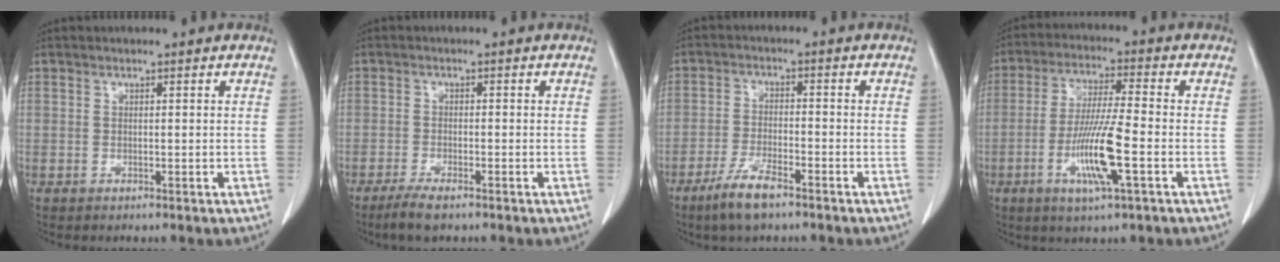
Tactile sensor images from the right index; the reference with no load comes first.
{"total": 4.0, "force": [-3.0, 0.7, 2.6], "torque": [-0.053, -0.008, -0.053]}
{"total": 6.4, "force": [-4.6, 1.2, 4.3], "torque": [-0.091, -0.008, -0.083]}
{"total": 10.5, "force": [-3.4, 0.3, 9.9], "torque": [-0.193, -0.013, -0.067]}